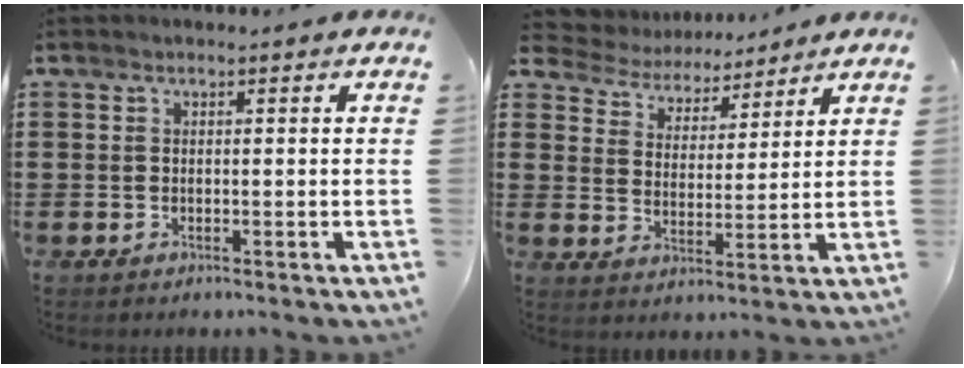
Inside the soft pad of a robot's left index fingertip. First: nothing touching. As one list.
[{"total": 4.9, "force": [4.6, 1.6, 0.1], "torque": [-0.034, -0.028, 0.078]}]